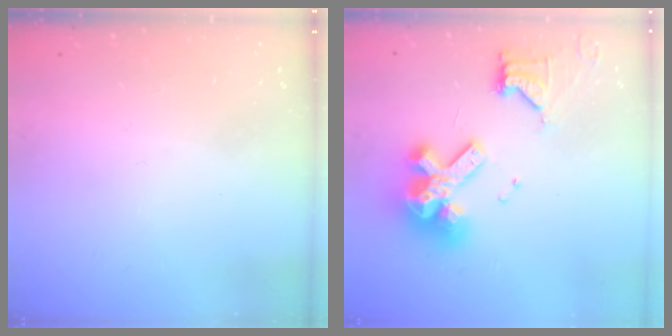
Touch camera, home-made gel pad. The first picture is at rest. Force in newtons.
{"total": 16.0, "press": 15.9, "slide": 1.8}